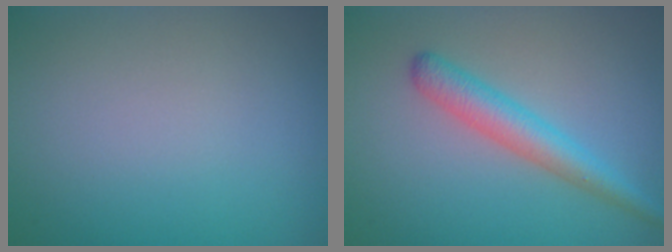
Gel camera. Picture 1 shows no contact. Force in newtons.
{"total": 3.4, "press": 3.4, "slide": 0.1}